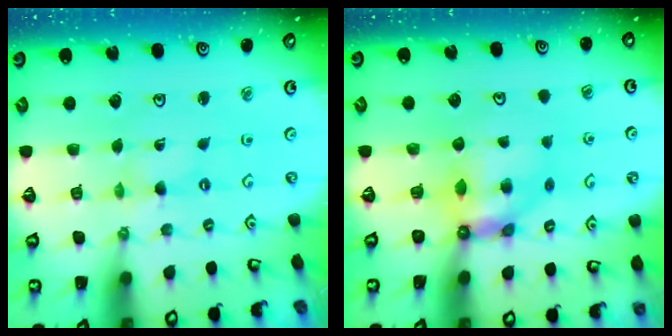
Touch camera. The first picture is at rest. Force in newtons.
{"total": 6.9, "press": 6.9, "slide": 0.2}